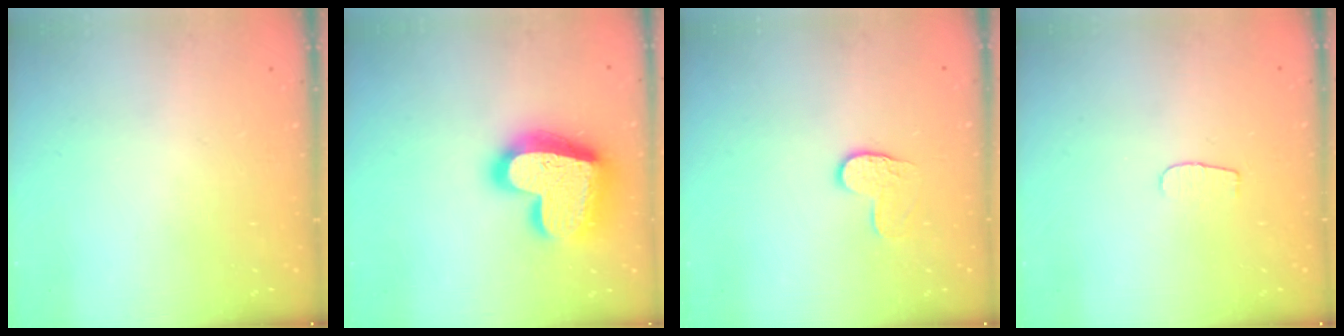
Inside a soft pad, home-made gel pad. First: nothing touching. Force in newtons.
{"total": 24.6, "press": 24.5, "slide": 1.9}
{"total": 6.4, "press": 6.4, "slide": 0.6}
{"total": 3.8, "press": 3.7, "slide": 0.4}